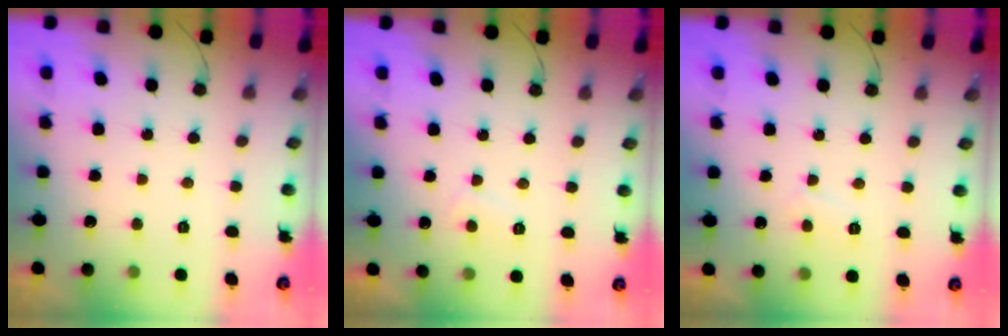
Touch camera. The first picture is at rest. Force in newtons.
{"total": 1.9, "press": 1.8, "slide": 0.4}
{"total": 3.9, "press": 3.9, "slide": 0.5}